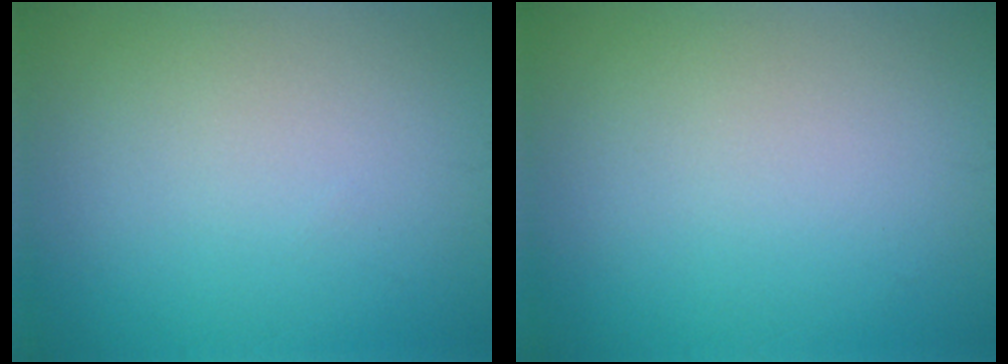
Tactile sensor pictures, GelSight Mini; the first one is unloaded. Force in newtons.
{"total": 0.0}